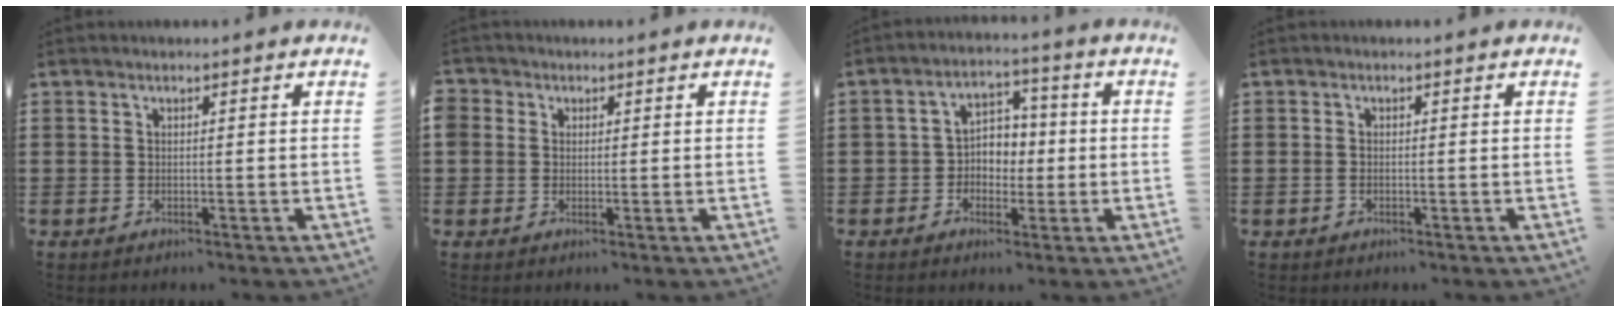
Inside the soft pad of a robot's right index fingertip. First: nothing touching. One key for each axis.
{"total": 1.8, "fx": 0.6, "fy": 1.7, "fz": 0.0, "tx": -0.008, "ty": 0.010, "tz": 0.010}
{"total": 4.7, "fx": -0.8, "fy": 4.1, "fz": 2.2, "tx": -0.046, "ty": 0.012, "tz": -0.021}
{"total": 0.7, "fx": -0.2, "fy": 0.4, "fz": 0.6, "tx": -0.015, "ty": 0.000, "tz": -0.003}